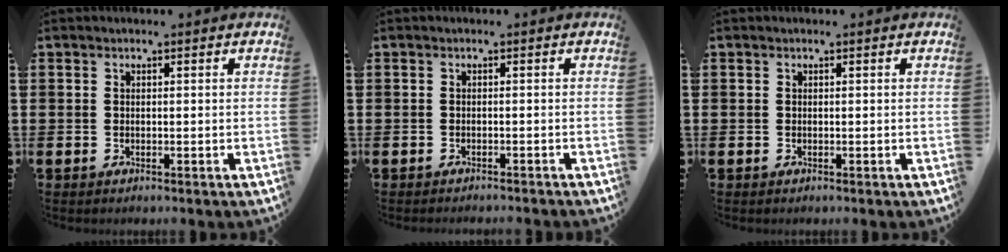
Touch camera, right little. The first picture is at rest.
{"total": 0.6, "force": [-0.6, -0.2, -0.1], "torque": [0.002, -0.002, -0.012]}
{"total": 0.0}